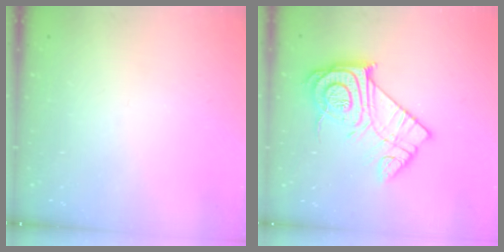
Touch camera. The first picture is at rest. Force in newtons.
{"total": 16.5, "press": 16.4, "slide": 1.3}